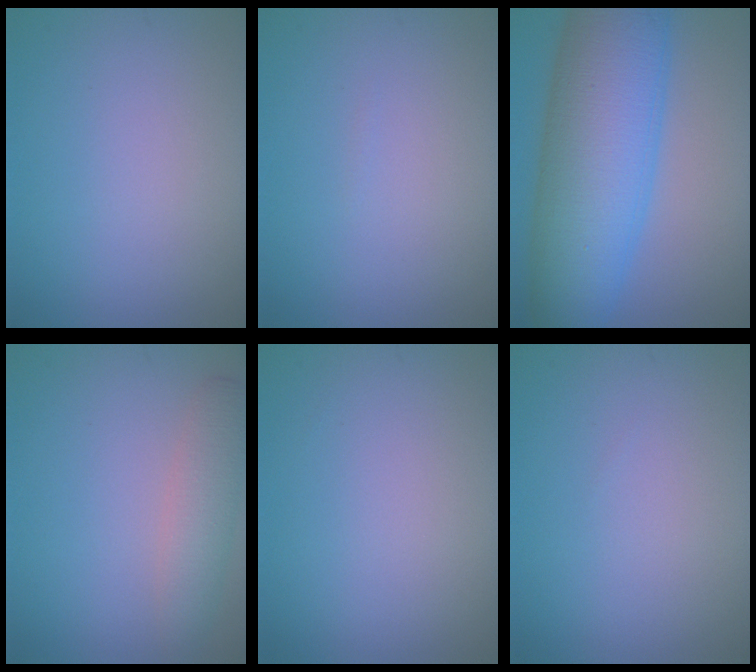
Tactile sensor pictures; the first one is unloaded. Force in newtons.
{"total": 0.0}
{"total": 12.7, "press": 12.7, "slide": 0.2}
{"total": 2.7, "press": 2.7, "slide": 0.1}
{"total": 0.0}
{"total": 0.0}